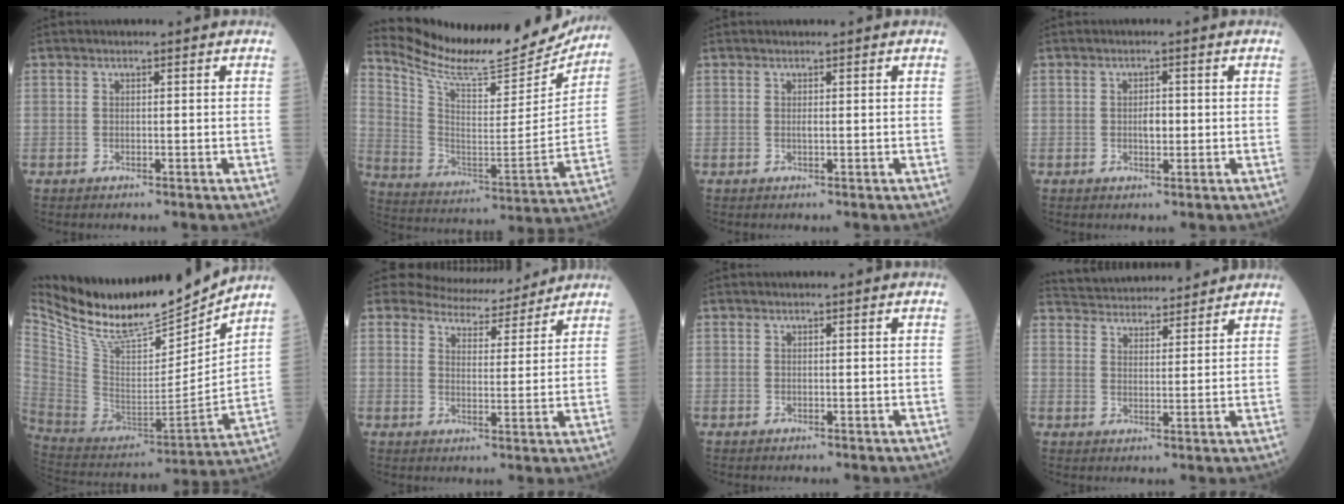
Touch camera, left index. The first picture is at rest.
{"total": 22.1, "force": [21.0, 2.9, 6.1], "torque": [-0.120, -0.069, 0.313]}
{"total": 0.6, "force": [0.3, 0.1, 0.5], "torque": [-0.014, 0.002, 0.005]}
{"total": 1.8, "force": [0.0, 0.8, 1.6], "torque": [-0.028, 0.001, 0.001]}
{"total": 23.2, "force": [20.5, 4.1, 10.0], "torque": [-0.203, -0.027, 0.354]}
{"total": 8.8, "force": [8.4, 2.5, 0.9], "torque": [-0.015, 0.001, 0.113]}
{"total": 0.0}
{"total": 13.6, "force": [13.0, 2.5, 3.0], "torque": [-0.050, 0.031, 0.195]}